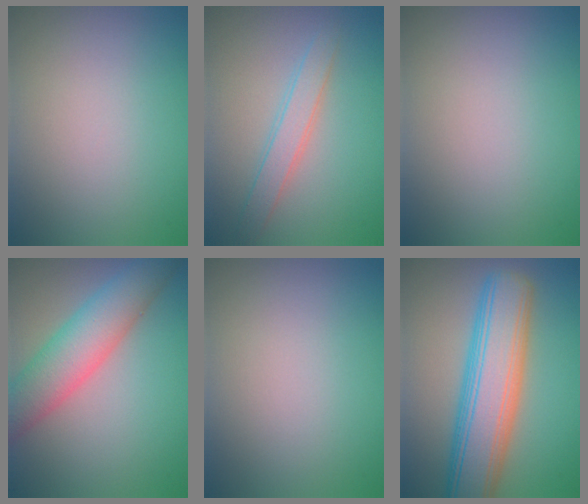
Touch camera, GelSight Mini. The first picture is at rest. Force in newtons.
{"total": 2.3, "press": 2.3, "slide": 0.1}
{"total": 0.0}
{"total": 6.3, "press": 6.3, "slide": 0.2}
{"total": 0.0}
{"total": 9.0, "press": 9.0, "slide": 0.3}